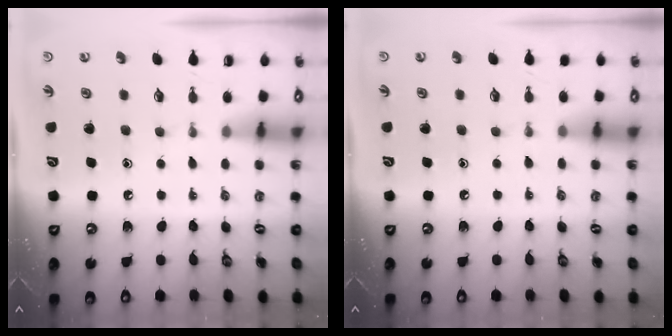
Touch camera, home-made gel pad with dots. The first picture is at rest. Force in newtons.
{"total": 4.0, "press": 4.0, "slide": 0.6}